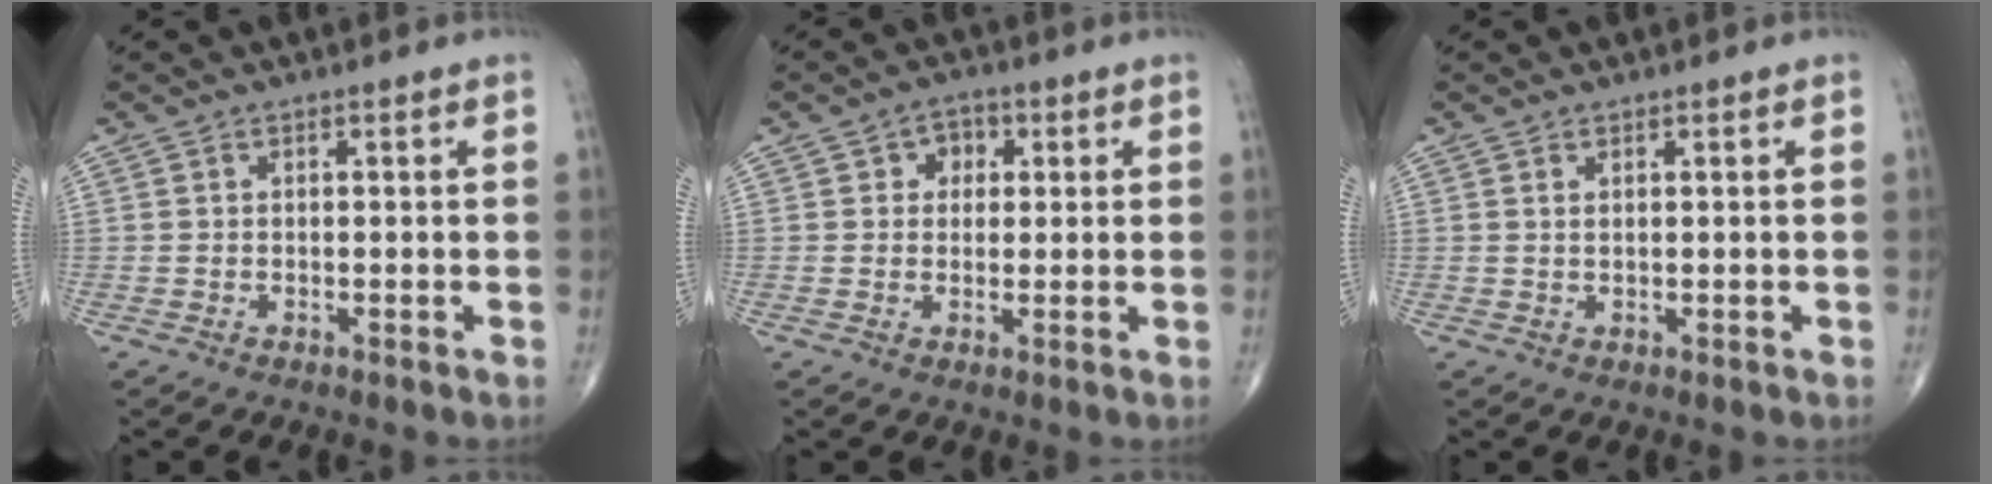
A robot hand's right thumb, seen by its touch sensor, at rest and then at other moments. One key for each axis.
{"total": 4.1, "fx": 1.2, "fy": 3.4, "fz": 2.0, "tx": 0.000, "ty": 0.002, "tz": 0.012}
{"total": 0.6, "fx": 0.3, "fy": 0.1, "fz": 0.5, "tx": -0.007, "ty": -0.004, "tz": 0.006}